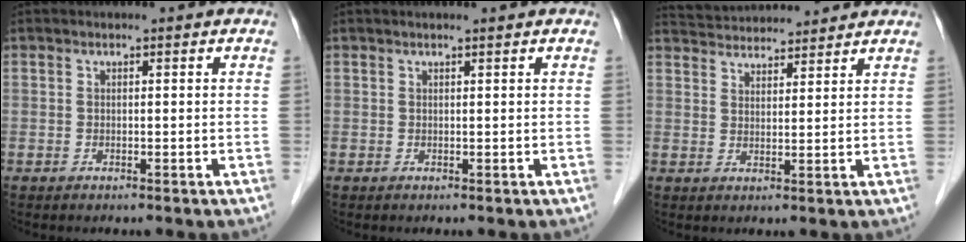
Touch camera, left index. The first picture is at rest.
{"total": 0.8, "force": [0.5, -0.2, 0.5], "torque": [-0.008, 0.004, 0.012]}
{"total": 9.5, "force": [9.2, 1.3, 1.9], "torque": [-0.038, 0.028, 0.140]}